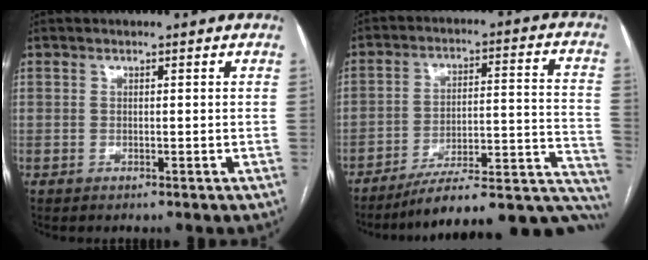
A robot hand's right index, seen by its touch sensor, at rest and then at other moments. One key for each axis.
{"total": 23.2, "fx": -19.6, "fy": 4.1, "fz": 11.7, "tx": -0.068, "ty": 0.045, "tz": -0.267}